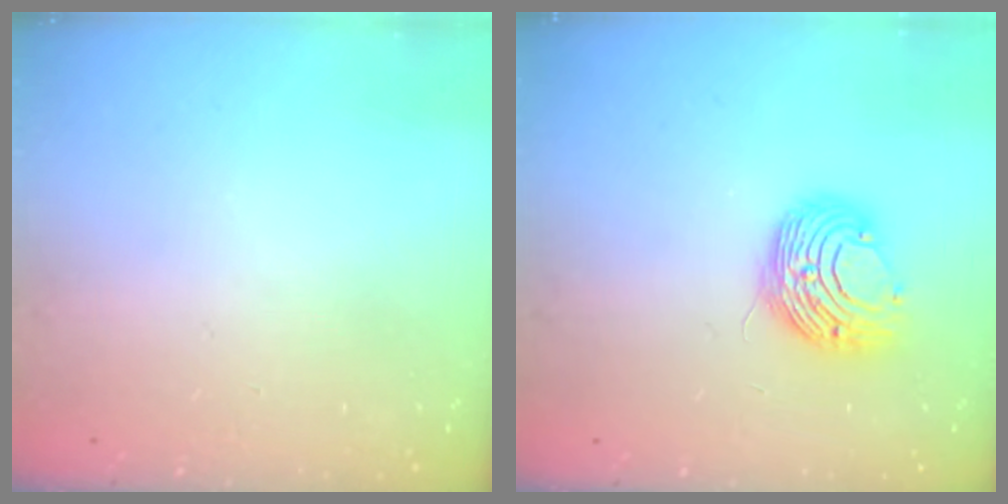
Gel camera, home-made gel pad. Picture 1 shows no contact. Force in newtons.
{"total": 9.3, "press": 9.3, "slide": 0.3}